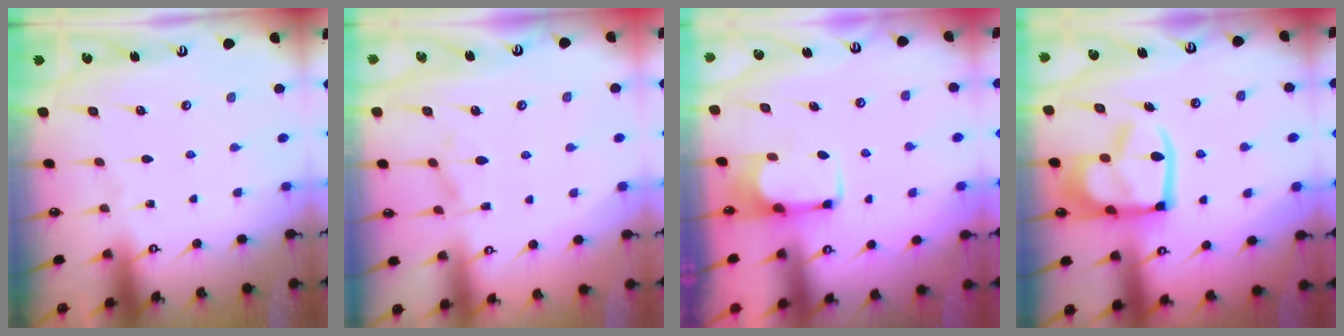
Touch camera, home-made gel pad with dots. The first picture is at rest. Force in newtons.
{"total": 1.6, "press": 1.3, "slide": 0.9}
{"total": 2.0, "press": 1.8, "slide": 0.8}
{"total": 17.4, "press": 17.3, "slide": 2.2}